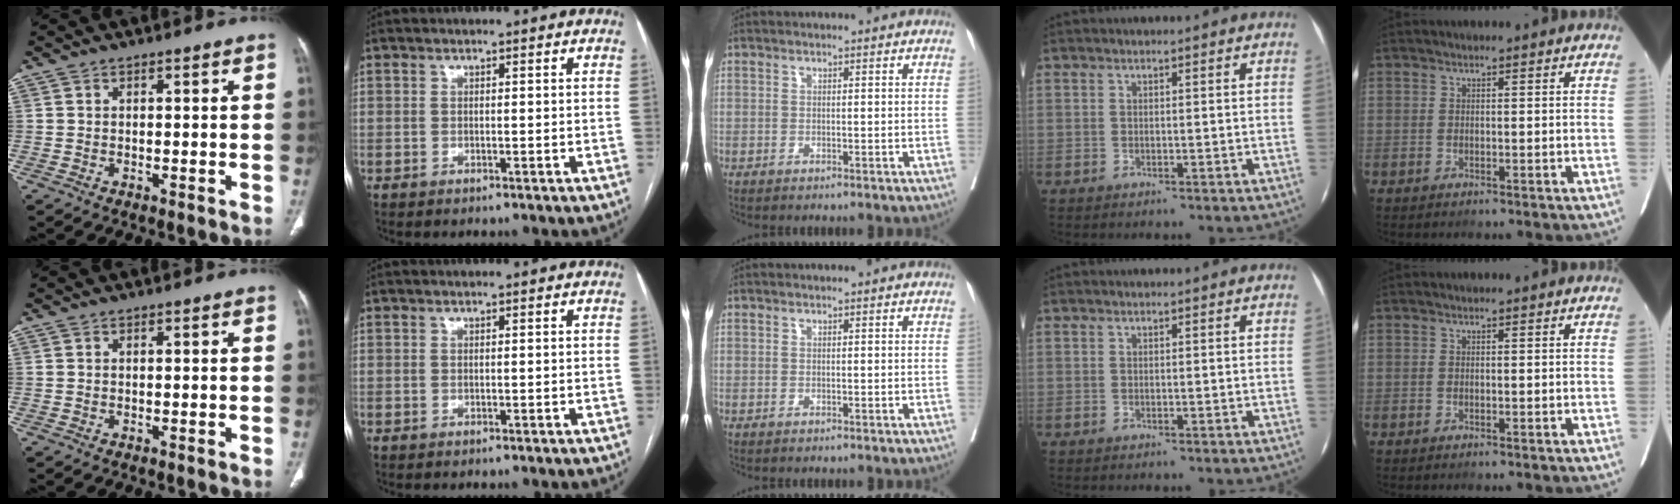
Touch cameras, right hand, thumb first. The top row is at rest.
{}